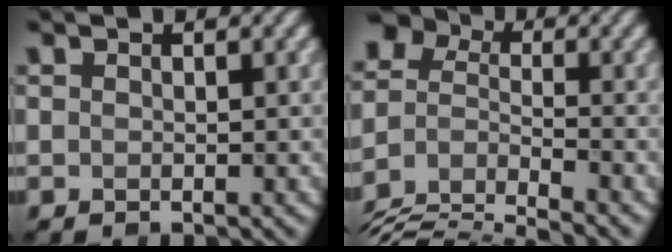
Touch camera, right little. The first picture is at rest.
{"total": 7.3, "force": [-5.5, 3.3, 3.6], "torque": [-0.072, -0.017, -0.103]}